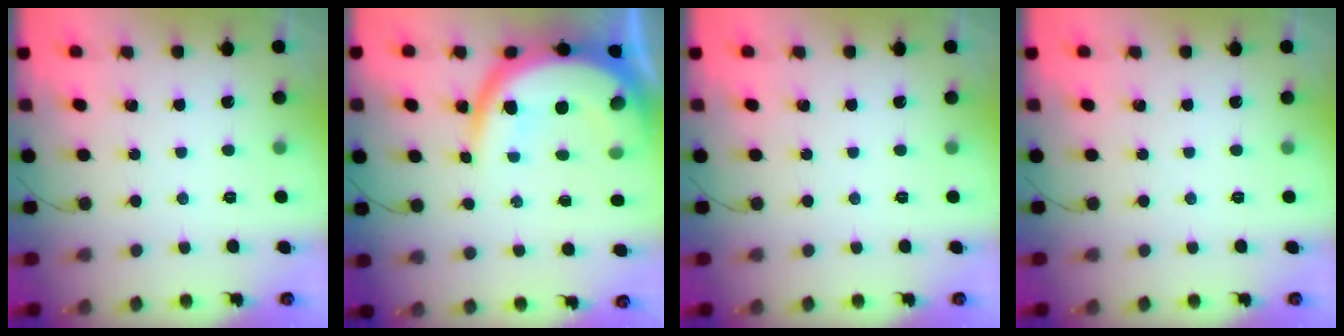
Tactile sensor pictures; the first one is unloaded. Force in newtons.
{"total": 16.1, "press": 16.0, "slide": 1.7}
{"total": 0.0}
{"total": 0.0}